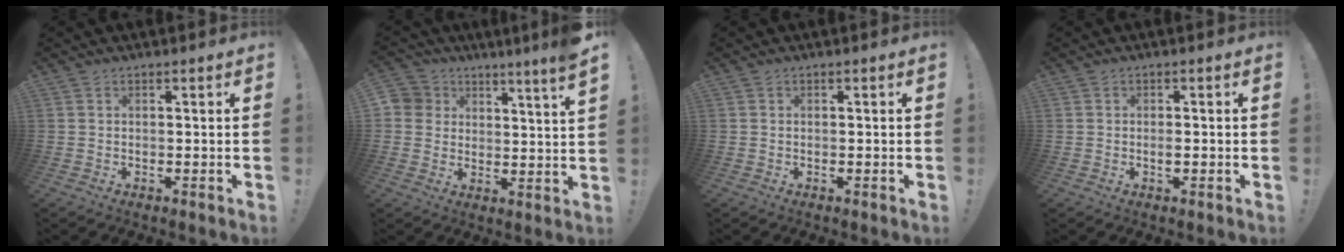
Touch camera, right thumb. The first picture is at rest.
{"total": 6.1, "force": [4.7, 2.7, 2.8], "torque": [-0.057, -0.032, 0.089]}
{"total": 0.0}
{"total": 1.8, "force": [-0.7, 1.3, 1.0], "torque": [-0.011, 0.002, -0.014]}